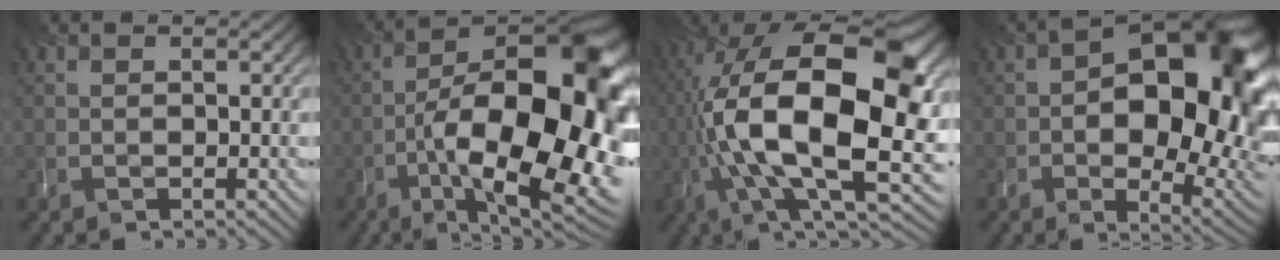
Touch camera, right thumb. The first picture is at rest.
{"total": 19.0, "force": [-5.5, 7.8, 16.5], "torque": [-0.253, -0.002, -0.086]}
{"total": 20.5, "force": [-0.1, 9.1, 18.4], "torque": [-0.341, -0.008, -0.002]}
{"total": 17.1, "force": [0.8, 9.7, 14.0], "torque": [-0.182, -0.015, 0.024]}